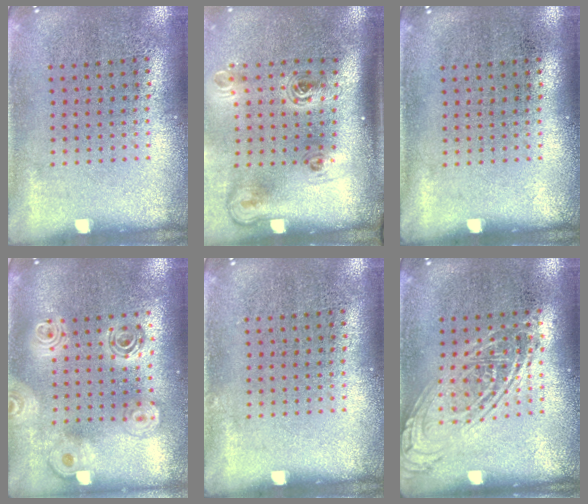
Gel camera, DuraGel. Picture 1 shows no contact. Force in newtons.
{"total": 2.2, "press": 1.4, "slide": 1.7}
{"total": 0.0}
{"total": 2.1, "press": 1.7, "slide": 1.3}
{"total": 0.0}
{"total": 2.5, "press": 2.4, "slide": 0.3}